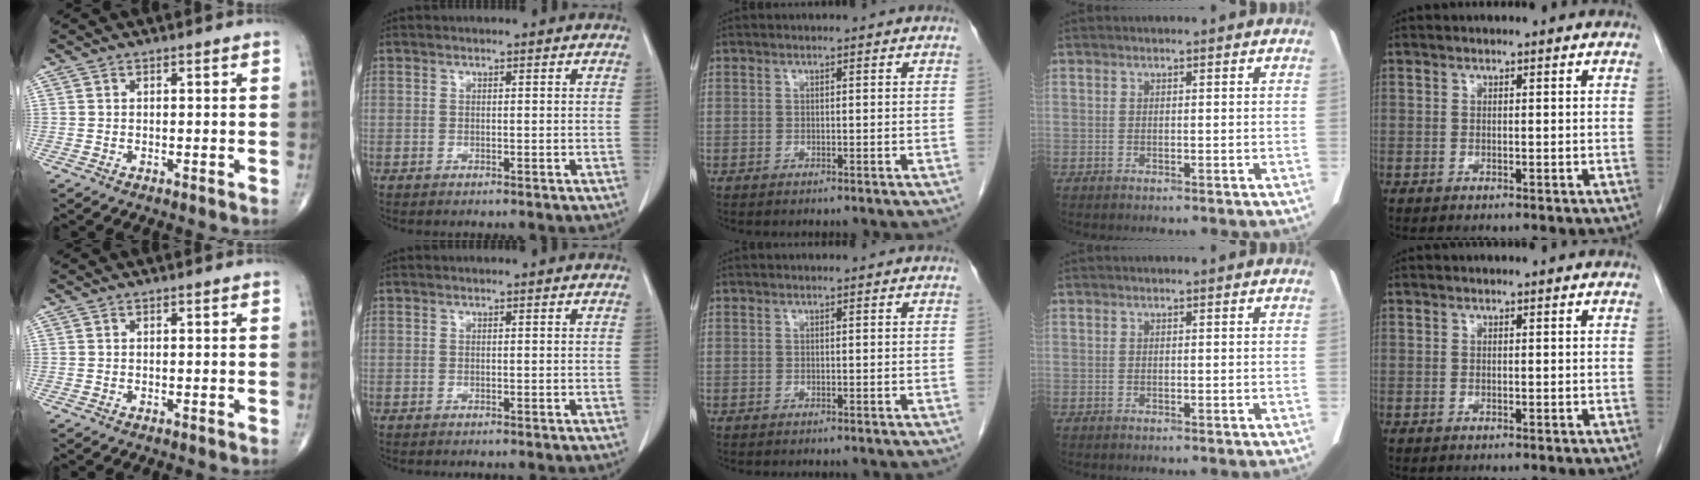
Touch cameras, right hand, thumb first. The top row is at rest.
{}